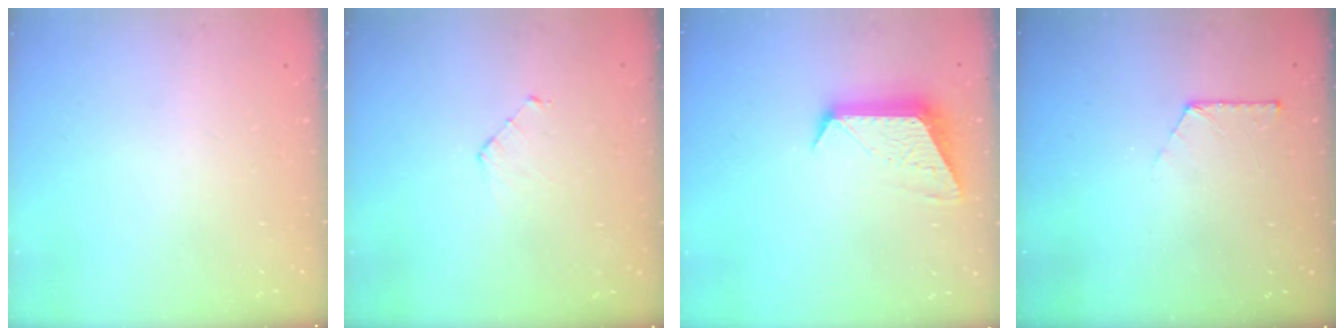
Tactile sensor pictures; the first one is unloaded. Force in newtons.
{"total": 4.3, "press": 4.3, "slide": 0.4}
{"total": 10.6, "press": 10.6, "slide": 0.4}
{"total": 5.4, "press": 5.4, "slide": 0.6}